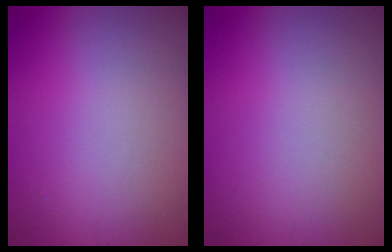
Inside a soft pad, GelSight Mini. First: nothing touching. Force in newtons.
{"total": 0.0}